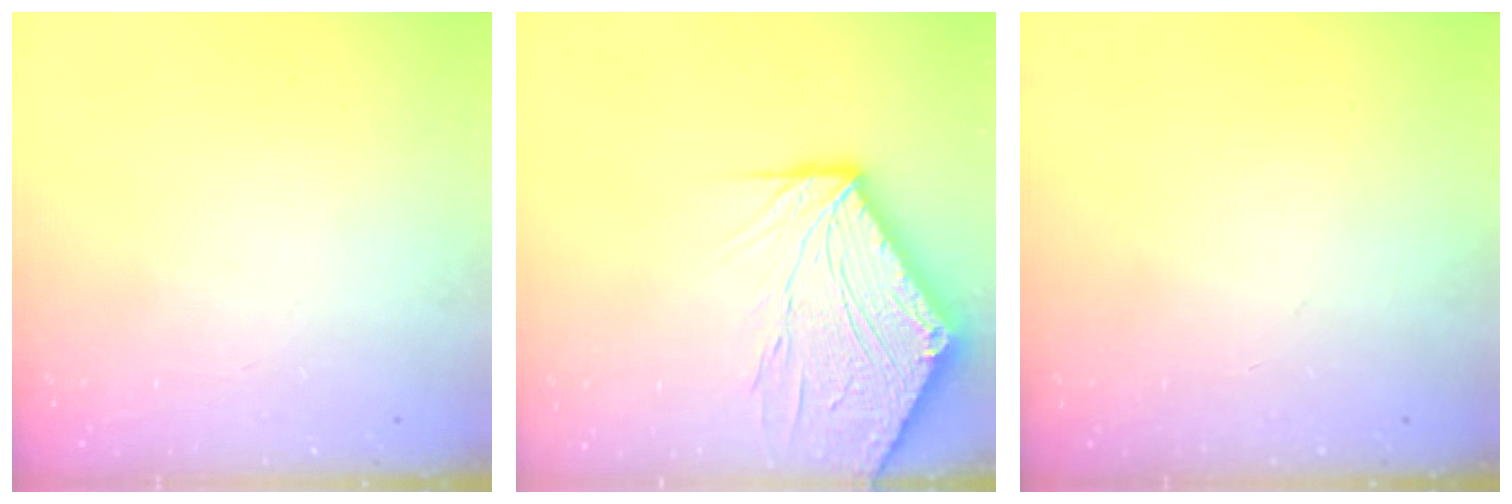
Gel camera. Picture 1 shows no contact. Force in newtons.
{"total": 14.8, "press": 14.6, "slide": 1.8}
{"total": 0.0}